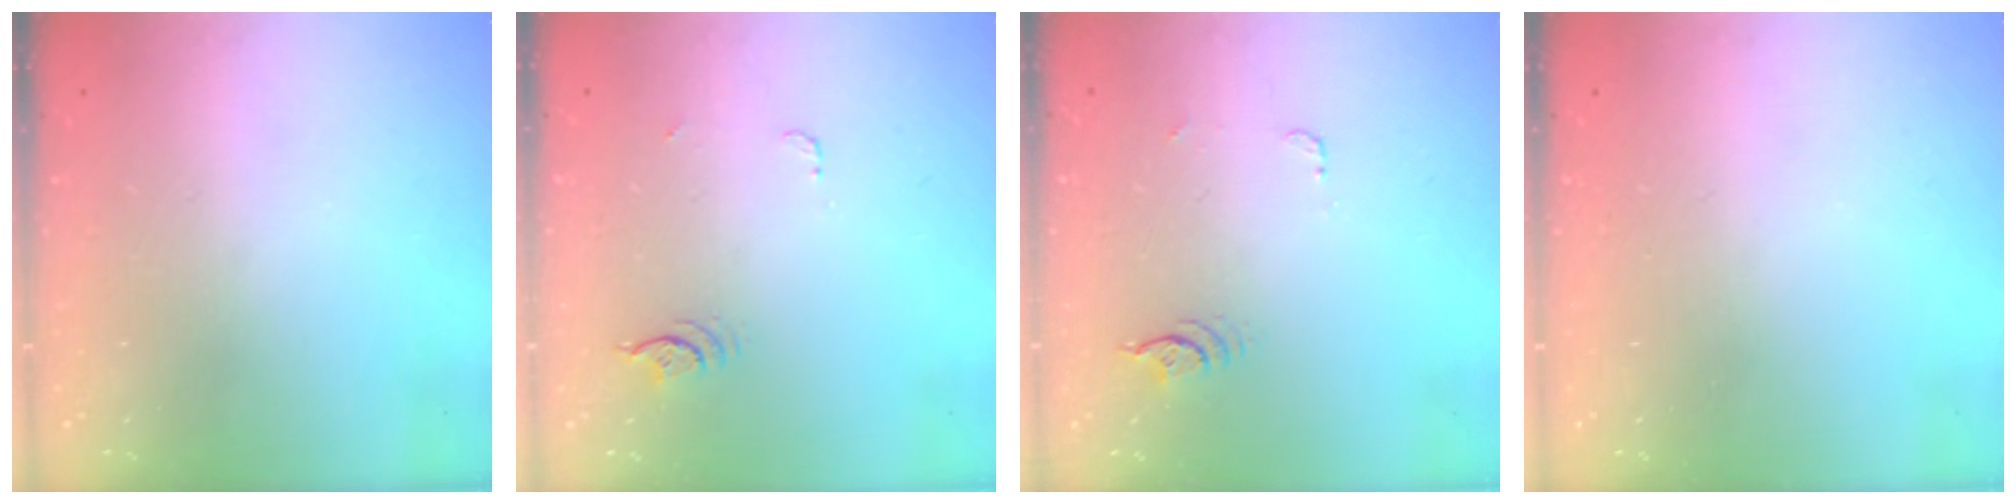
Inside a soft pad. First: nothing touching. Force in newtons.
{"total": 3.8, "press": 3.5, "slide": 1.6}
{"total": 4.4, "press": 4.1, "slide": 1.6}
{"total": 0.0}